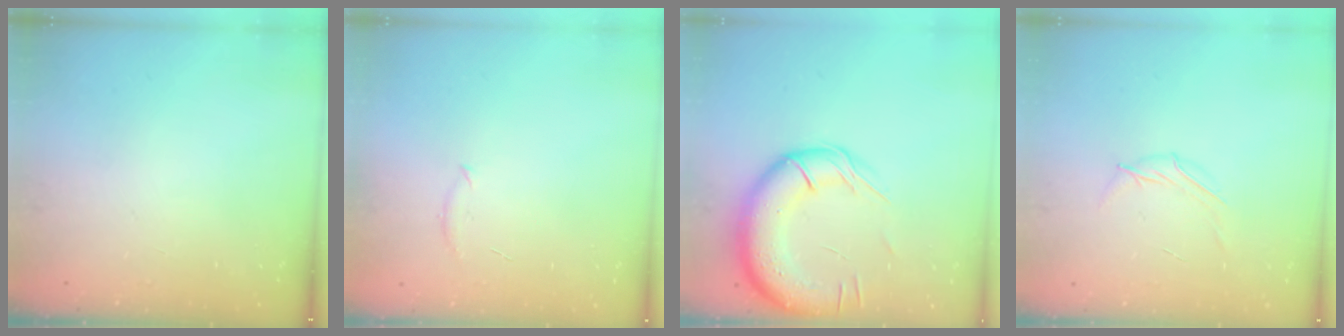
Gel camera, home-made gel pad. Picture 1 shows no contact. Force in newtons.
{"total": 5.5, "press": 5.2, "slide": 1.5}
{"total": 18.1, "press": 17.7, "slide": 3.6}
{"total": 5.2, "press": 5.1, "slide": 1.0}